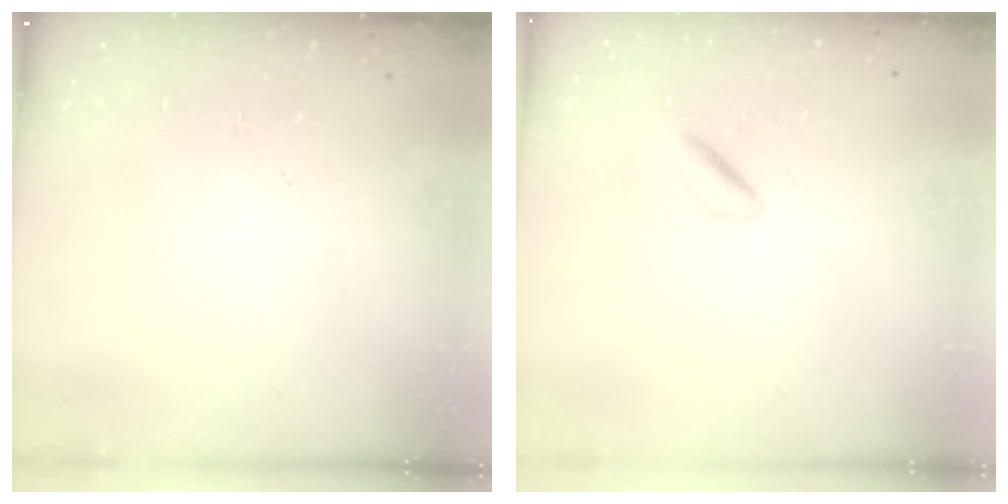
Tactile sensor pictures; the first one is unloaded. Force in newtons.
{"total": 2.1, "press": 2.0, "slide": 0.8}